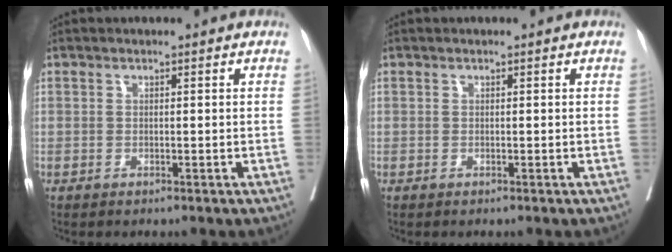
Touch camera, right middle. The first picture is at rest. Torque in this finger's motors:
{"motor_torque": [-0.20, -0.19, 0.02, 0.01]}